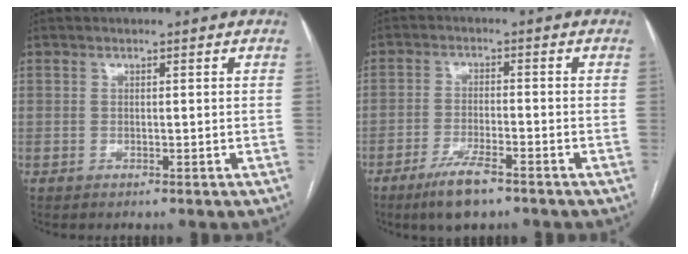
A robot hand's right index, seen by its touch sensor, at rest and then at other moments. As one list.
[{"total": 6.5, "force": [-4.6, 1.1, 4.5], "torque": [-0.090, -0.010, -0.078]}]